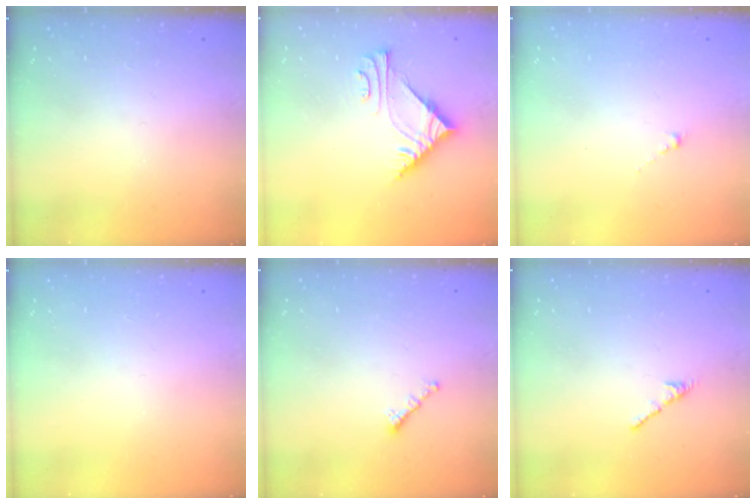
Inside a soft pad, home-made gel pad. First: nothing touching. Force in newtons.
{"total": 7.3, "press": 7.3, "slide": 0.5}
{"total": 0.0}
{"total": 0.0}
{"total": 0.8, "press": 0.7, "slide": 0.4}
{"total": 2.7, "press": 2.6, "slide": 0.8}